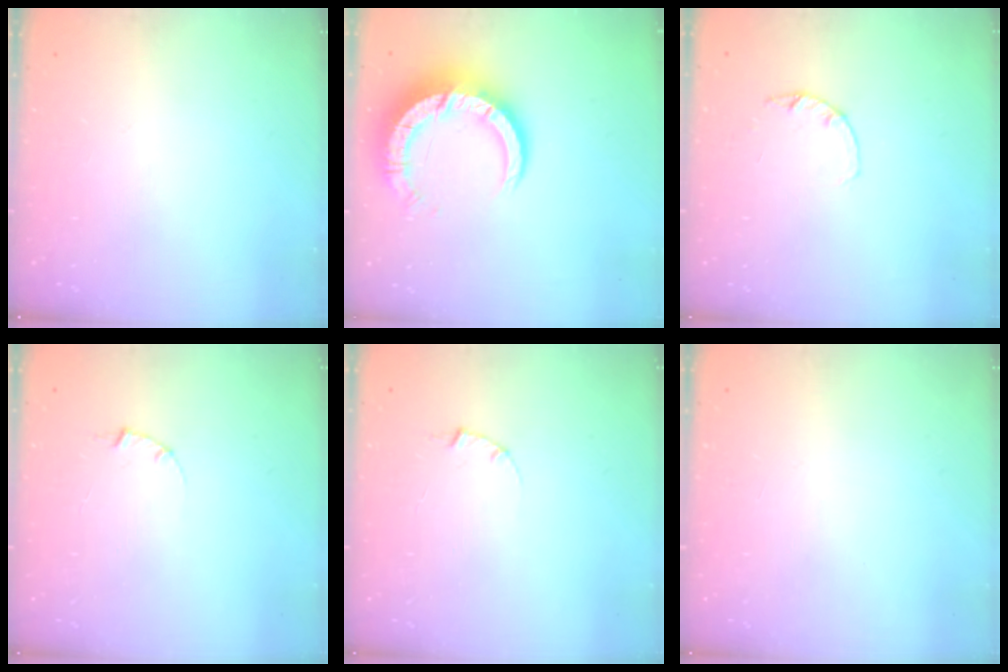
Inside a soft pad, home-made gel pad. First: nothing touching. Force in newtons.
{"total": 11.8, "press": 11.7, "slide": 1.3}
{"total": 2.2, "press": 2.2, "slide": 0.4}
{"total": 1.0, "press": 1.0, "slide": 0.3}
{"total": 1.0, "press": 1.0, "slide": 0.3}
{"total": 2.6, "press": 2.6, "slide": 0.2}